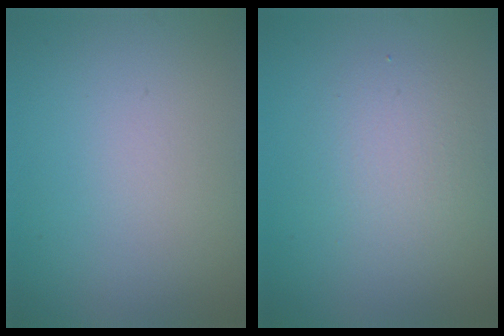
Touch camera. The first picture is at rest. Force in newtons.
{"total": 3.0, "press": 3.0, "slide": 0.2}